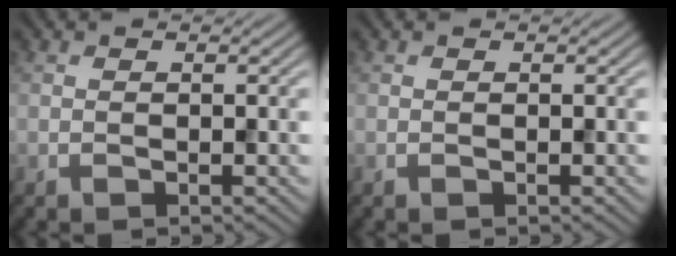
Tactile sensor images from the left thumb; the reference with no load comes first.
{"total": 0.0}